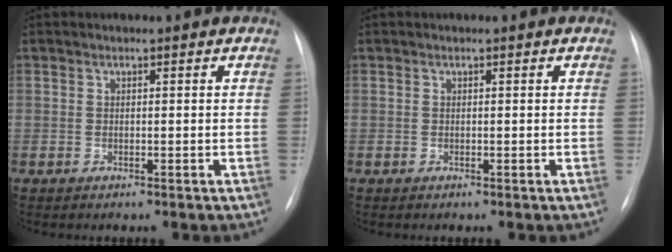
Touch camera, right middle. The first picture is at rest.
{"total": 0.0}